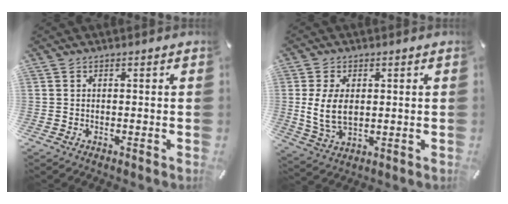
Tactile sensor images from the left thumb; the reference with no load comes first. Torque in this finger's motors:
{"motor_torque": [-0.29, 0.77, 0.56, 0.50, 0.11]}